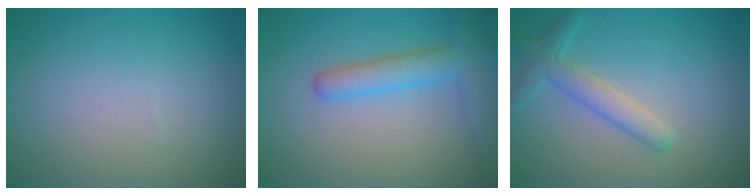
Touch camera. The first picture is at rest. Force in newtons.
{"total": 4.1, "press": 4.1, "slide": 0.4}
{"total": 2.8, "press": 2.8, "slide": 0.1}